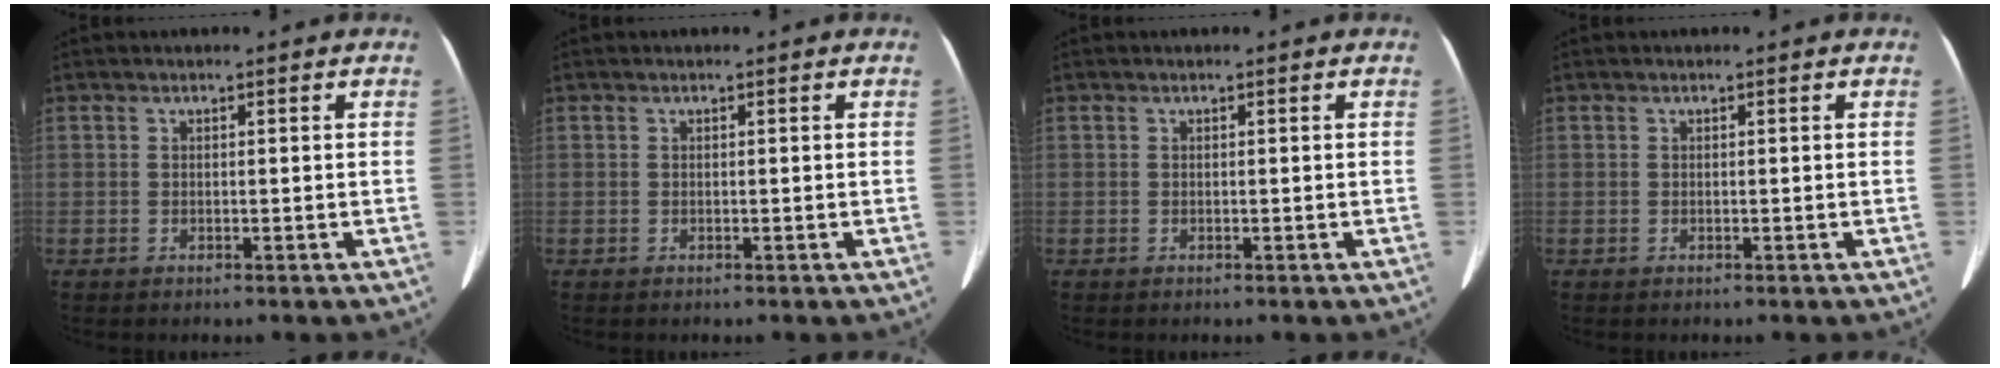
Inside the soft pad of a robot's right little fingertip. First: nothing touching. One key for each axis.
{"total": 0.0}
{"total": 0.0}
{"total": 0.0}